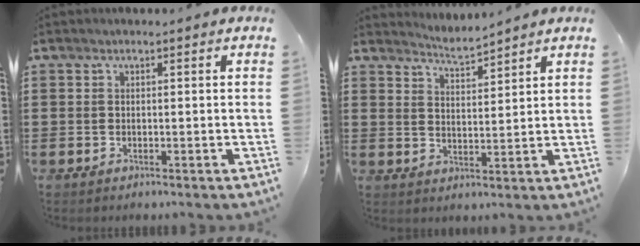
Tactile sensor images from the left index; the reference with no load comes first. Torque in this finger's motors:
{"motor_torque": [-1.01, 1.13, -0.03, -0.01]}